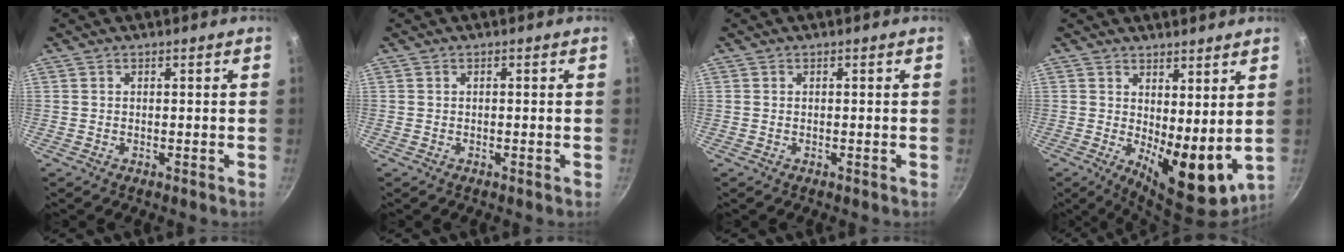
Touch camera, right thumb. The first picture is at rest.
{"total": 0.0}
{"total": 0.0}
{"total": 11.3, "force": [2.0, 4.9, 10.0], "torque": [-0.120, -0.033, 0.040]}